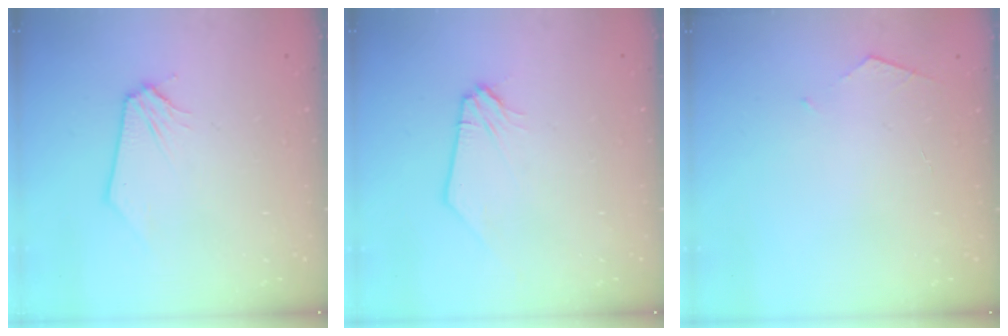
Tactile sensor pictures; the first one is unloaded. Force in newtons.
{"total": 0.0}
{"total": 2.7, "press": 2.7, "slide": 0.3}